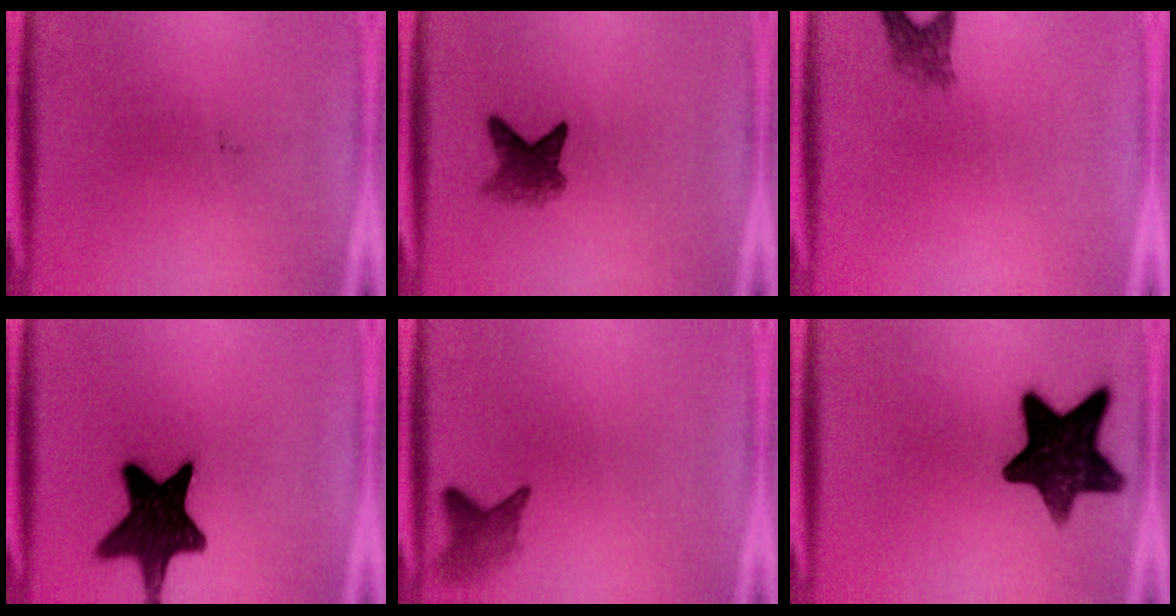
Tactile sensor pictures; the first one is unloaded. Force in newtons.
{"total": 4.1}
{"total": 2.5}
{"total": 16.0}
{"total": 2.9}
{"total": 13.9}